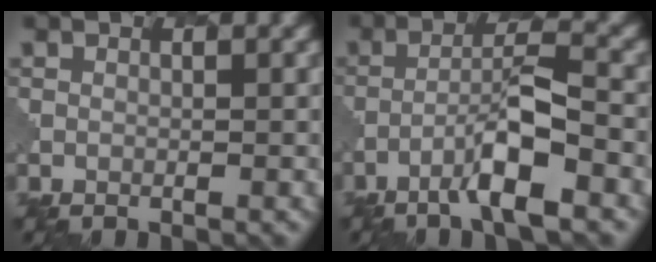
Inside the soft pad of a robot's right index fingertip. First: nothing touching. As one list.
[{"total": 5.3, "force": [-2.8, 0.7, 4.5], "torque": [-0.073, 0.014, -0.052]}]